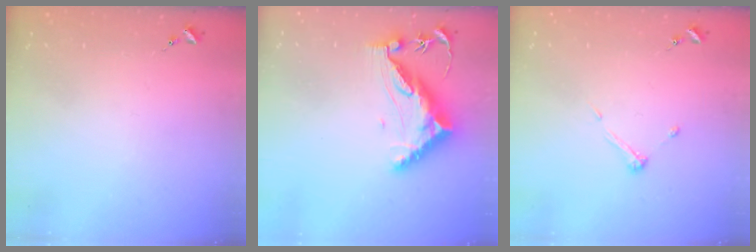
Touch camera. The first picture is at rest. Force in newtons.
{"total": 12.2, "press": 12.1, "slide": 0.7}
{"total": 4.3, "press": 4.3, "slide": 0.2}